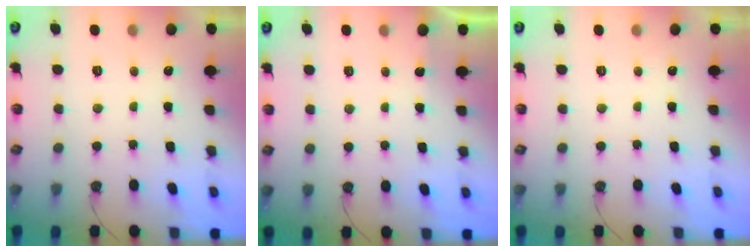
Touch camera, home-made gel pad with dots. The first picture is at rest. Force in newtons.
{"total": 1.5, "press": 1.4, "slide": 0.3}
{"total": 0.0}